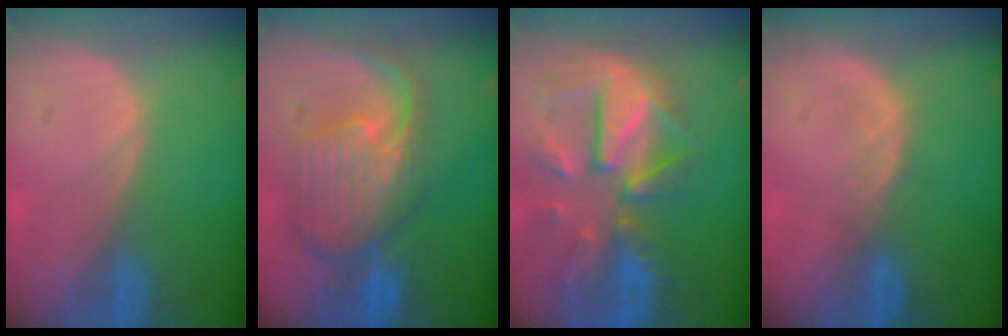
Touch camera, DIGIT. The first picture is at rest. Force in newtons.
{"total": 10.5, "press": 9.4, "slide": 4.8}
{"total": 12.1, "press": 10.6, "slide": 5.9}
{"total": 1.4, "press": 1.4, "slide": 0.2}